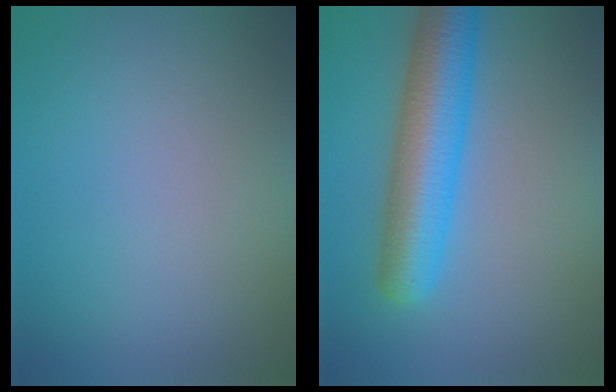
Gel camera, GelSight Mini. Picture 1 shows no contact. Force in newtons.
{"total": 7.0, "press": 7.0, "slide": 0.2}